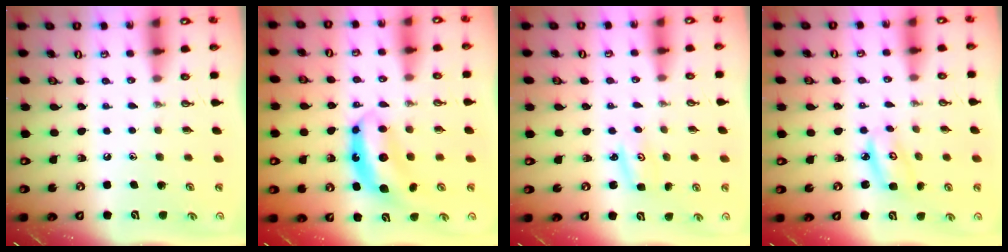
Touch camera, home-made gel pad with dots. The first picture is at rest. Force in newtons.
{"total": 7.0, "press": 7.0, "slide": 0.0}
{"total": 2.7, "press": 2.7, "slide": 0.3}
{"total": 4.9, "press": 4.9, "slide": 0.4}